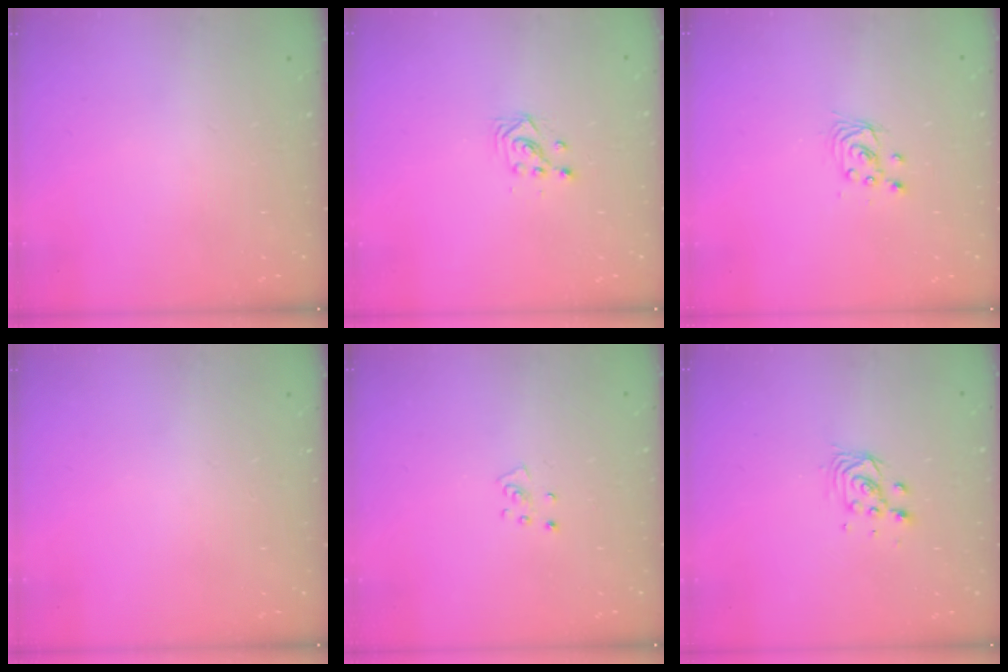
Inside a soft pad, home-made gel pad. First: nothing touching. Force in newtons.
{"total": 3.0, "press": 3.0, "slide": 0.1}
{"total": 2.9, "press": 2.9, "slide": 0.2}
{"total": 0.0}
{"total": 3.9, "press": 3.9, "slide": 0.3}
{"total": 4.2, "press": 4.2, "slide": 0.3}